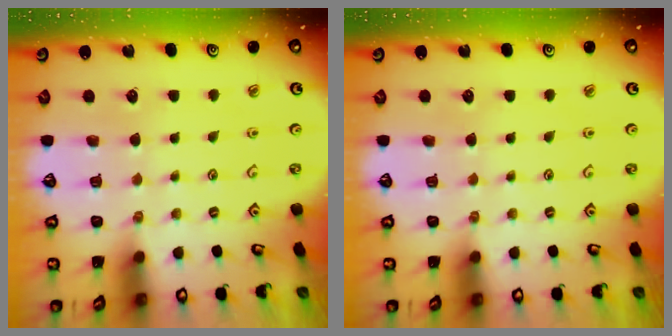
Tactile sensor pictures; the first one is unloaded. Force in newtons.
{"total": 0.0}